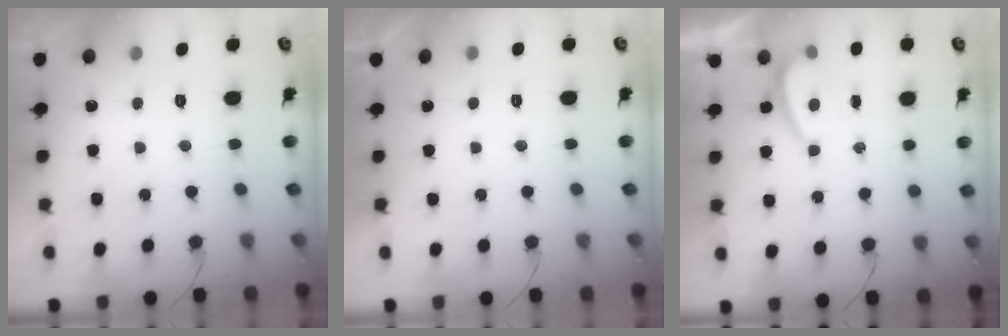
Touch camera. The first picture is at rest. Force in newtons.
{"total": 2.2, "press": 2.2, "slide": 0.4}
{"total": 0.9, "press": 0.7, "slide": 0.5}